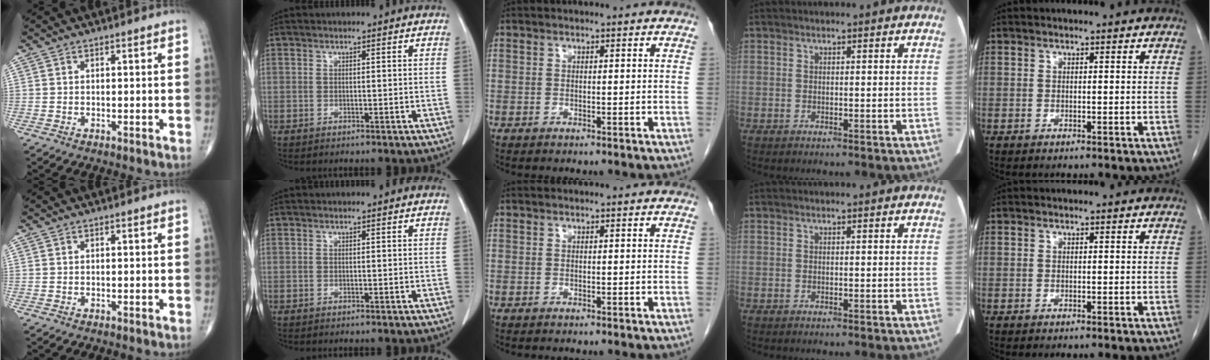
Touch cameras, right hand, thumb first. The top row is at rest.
{}